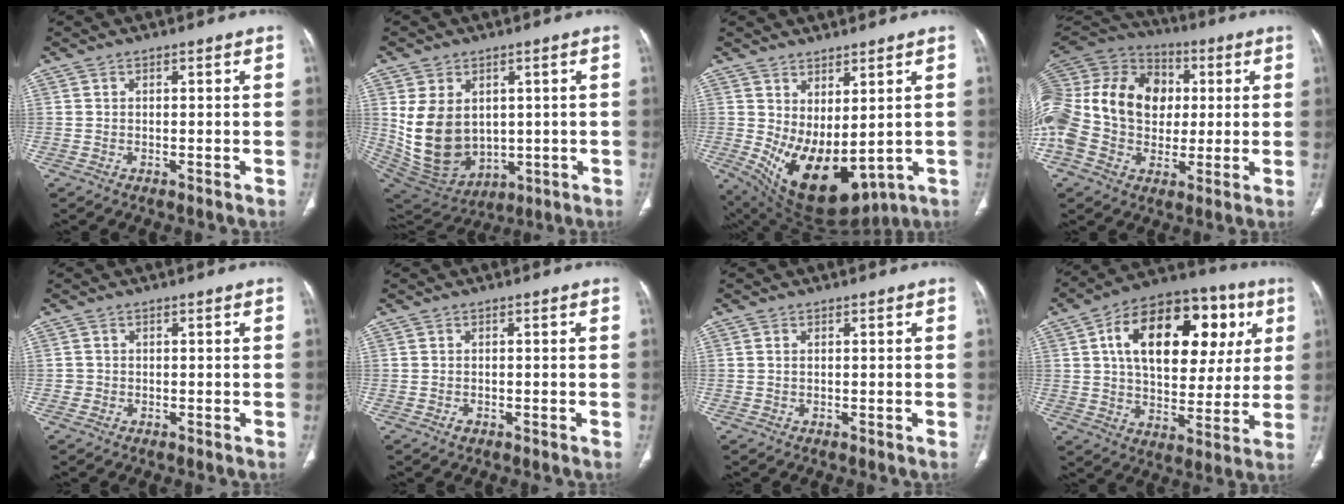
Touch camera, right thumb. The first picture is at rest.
{"total": 14.7, "force": [1.5, 11.1, 9.6], "torque": [-0.155, -0.012, 0.068]}
{"total": 15.3, "force": [-0.1, 7.9, 13.1], "torque": [-0.216, -0.026, 0.037]}
{"total": 29.0, "force": [2.1, 21.1, 19.8], "torque": [-0.446, 0.059, 0.045]}
{"total": 1.0, "force": [-0.2, 1.0, 0.0], "torque": [0.004, 0.006, -0.003]}
{"total": 0.9, "force": [-0.4, 0.6, 0.4], "torque": [-0.004, 0.002, -0.004]}
{"total": 0.7, "force": [0.2, 0.4, 0.5], "torque": [-0.013, 0.003, 0.004]}
{"total": 25.3, "force": [7.4, 14.6, 19.3], "torque": [-0.260, 0.016, 0.110]}